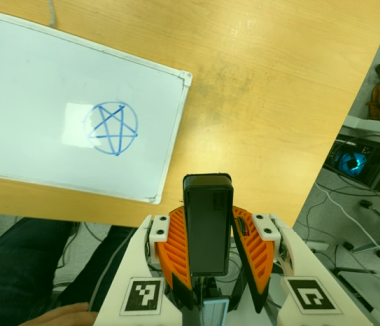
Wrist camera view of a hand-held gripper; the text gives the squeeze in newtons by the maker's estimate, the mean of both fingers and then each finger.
{"total": 5.2, "left": 4.7, "right": 5.6}